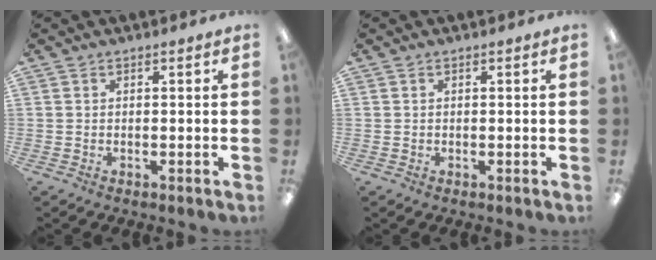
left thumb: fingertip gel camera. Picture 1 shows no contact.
{"total": 0.0}